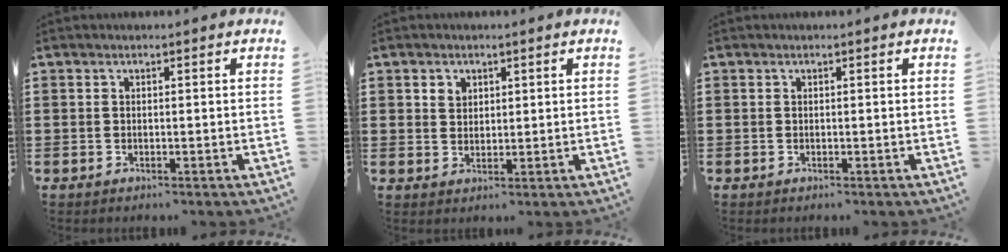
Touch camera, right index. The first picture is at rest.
{"total": 2.0, "force": [1.3, 1.5, 0.3], "torque": [-0.010, 0.007, 0.024]}
{"total": 0.0}